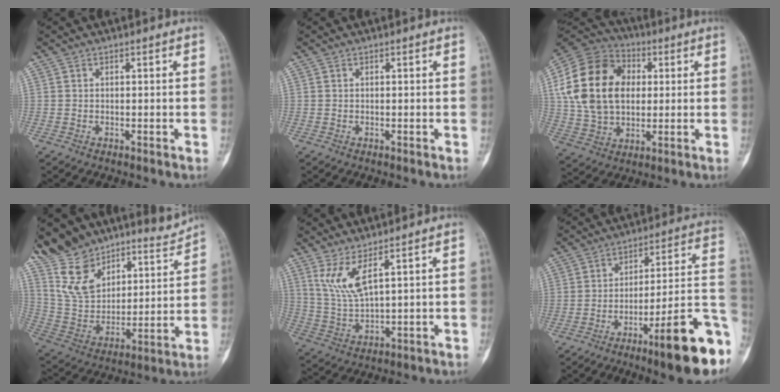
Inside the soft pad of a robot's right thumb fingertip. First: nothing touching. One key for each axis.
{"total": 0.0}
{"total": 21.5, "fx": 3.3, "fy": 15.4, "fz": 14.6, "tx": -0.260, "ty": 0.016, "tz": 0.060}
{"total": 21.0, "fx": 17.7, "fy": 8.8, "fz": 7.0, "tx": -0.075, "ty": -0.093, "tz": 0.312}
{"total": 7.0, "fx": 3.9, "fy": 1.3, "fz": 5.7, "tx": -0.130, "ty": -0.033, "tz": 0.092}
{"total": 18.8, "fx": -8.9, "fy": 3.5, "fz": 16.1, "tx": -0.188, "ty": 0.058, "tz": -0.130}